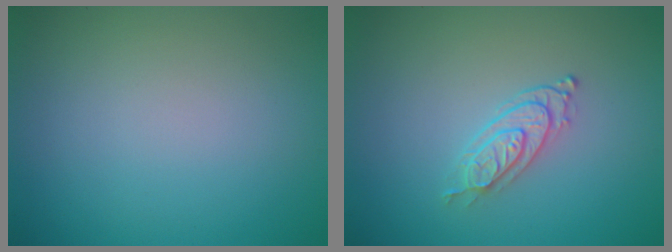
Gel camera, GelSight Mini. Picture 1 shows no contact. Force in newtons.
{"total": 2.5, "press": 2.1, "slide": 1.4}